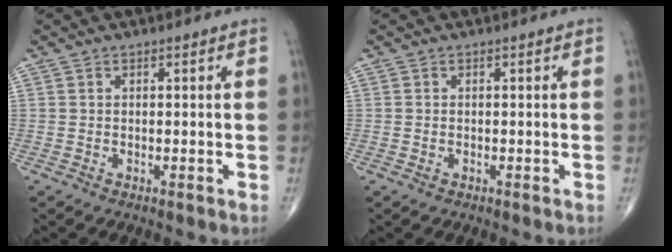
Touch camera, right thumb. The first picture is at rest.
{"total": 0.6, "force": [-0.2, 0.4, 0.4], "torque": [-0.012, 0.004, -0.001]}